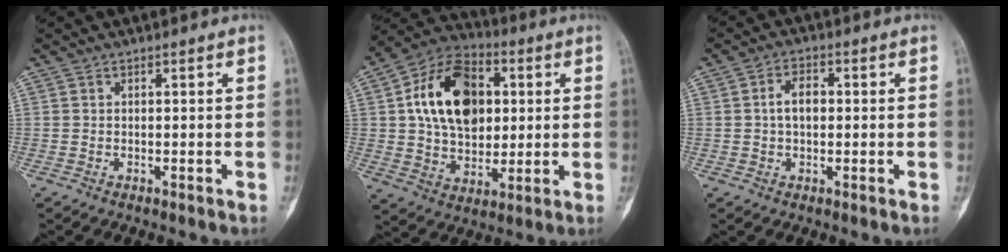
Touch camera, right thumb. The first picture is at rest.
{"total": 19.3, "force": [3.8, 13.2, 13.5], "torque": [-0.194, 0.007, 0.063]}
{"total": 4.4, "force": [0.2, 2.7, 3.4], "torque": [-0.055, 0.011, 0.000]}